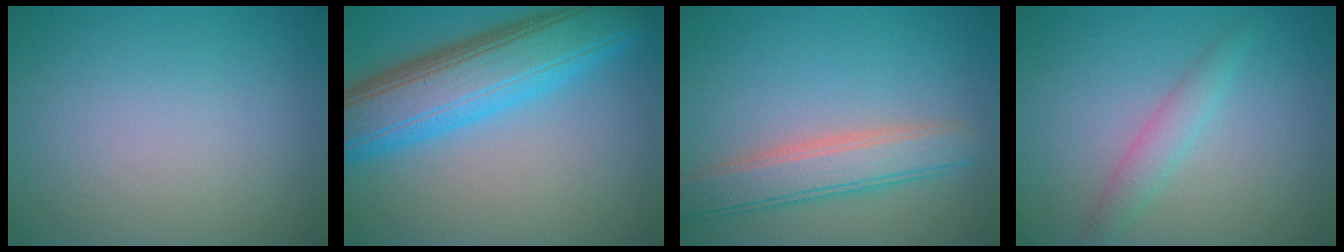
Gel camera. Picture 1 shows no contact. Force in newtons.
{"total": 9.9, "press": 9.9, "slide": 0.2}
{"total": 4.7, "press": 4.7, "slide": 0.4}
{"total": 2.0, "press": 2.0, "slide": 0.0}